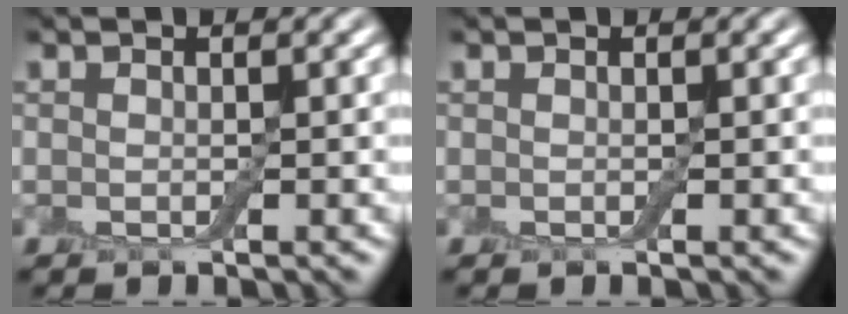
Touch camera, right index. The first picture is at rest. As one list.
[{"total": 0.0}]